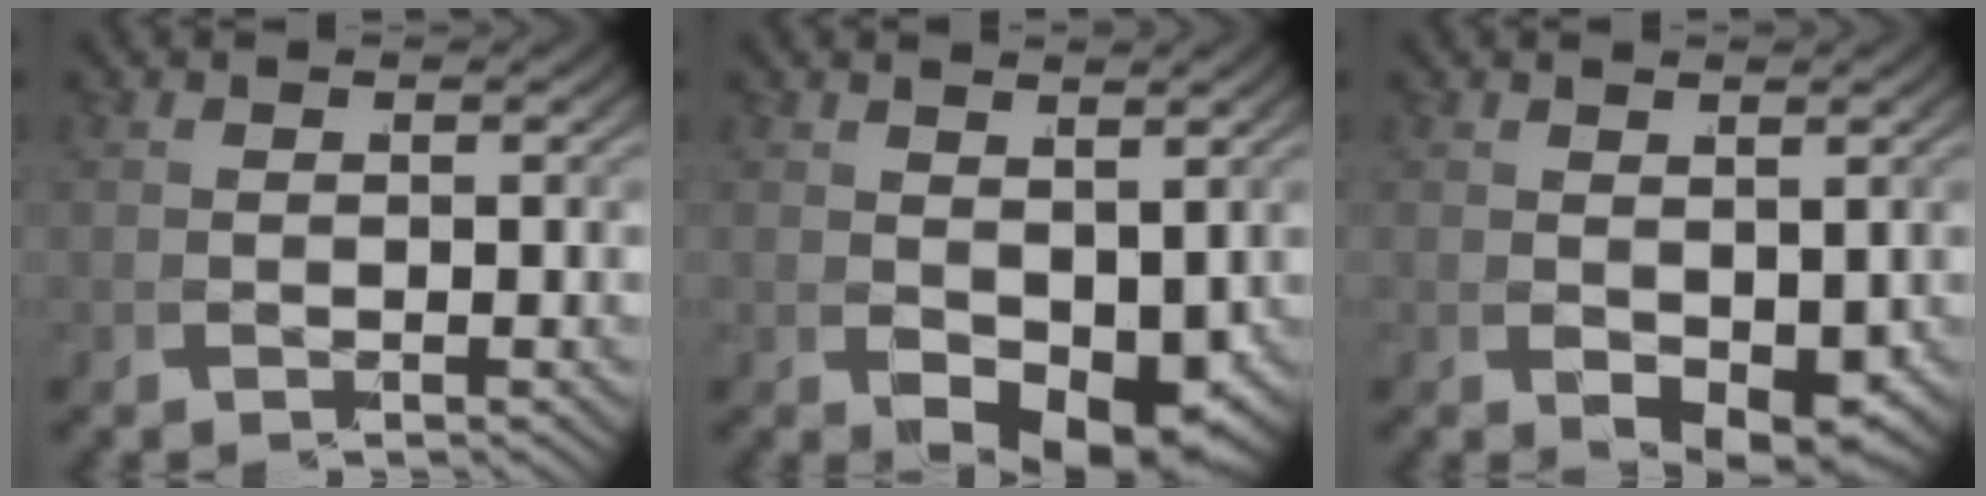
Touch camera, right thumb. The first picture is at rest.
{"total": 4.6, "force": [-0.5, 2.7, 3.7], "torque": [-0.076, -0.023, 0.005]}
{"total": 2.1, "force": [0.1, 1.0, 1.8], "torque": [-0.033, -0.012, 0.011]}